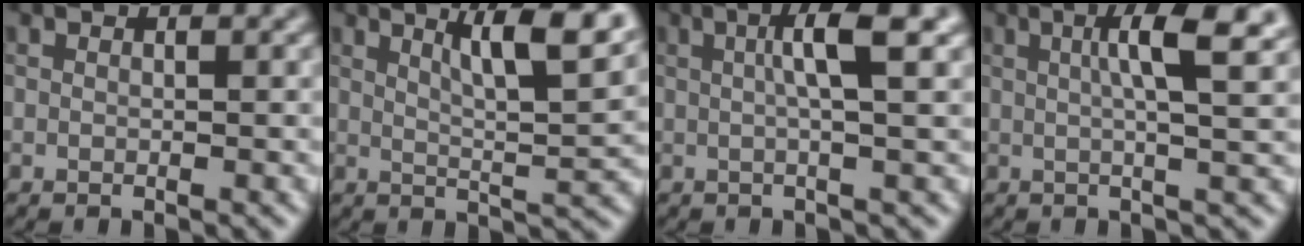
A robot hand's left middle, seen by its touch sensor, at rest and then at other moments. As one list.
[{"total": 7.6, "force": [3.9, 1.6, 6.4], "torque": [-0.084, 0.005, 0.063]}, {"total": 4.4, "force": [0.9, 0.5, 4.3], "torque": [-0.070, 0.006, 0.013]}, {"total": 6.2, "force": [1.7, 1.3, 5.8], "torque": [-0.079, 0.012, 0.023]}]